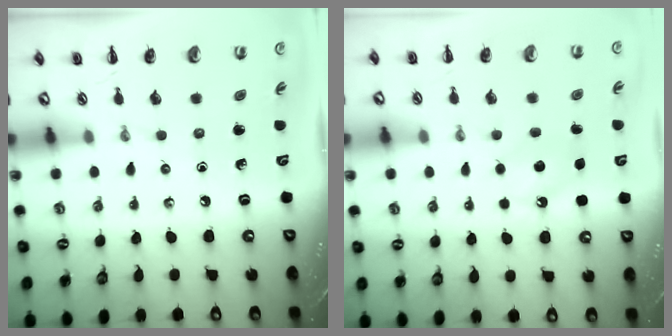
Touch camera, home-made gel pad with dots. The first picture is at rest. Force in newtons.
{"total": 7.2, "press": 7.0, "slide": 1.9}